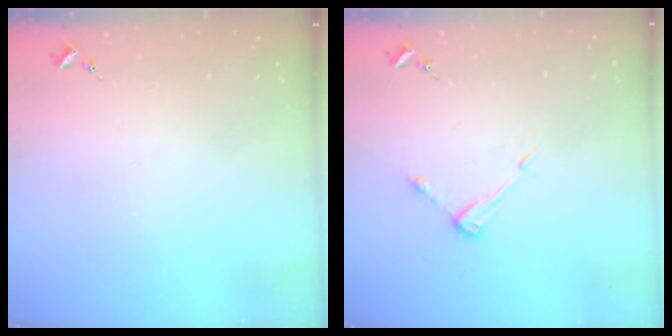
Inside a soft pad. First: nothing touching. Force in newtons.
{"total": 5.2, "press": 5.1, "slide": 0.3}